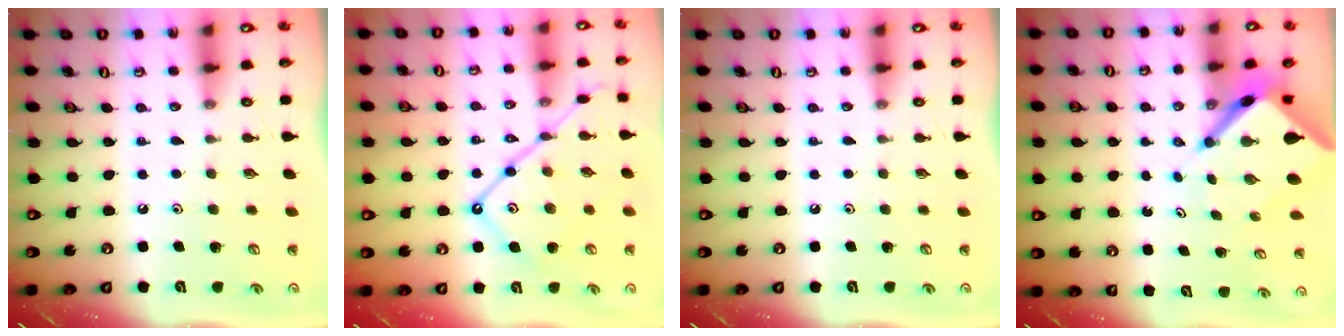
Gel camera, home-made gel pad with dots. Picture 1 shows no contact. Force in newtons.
{"total": 15.8, "press": 15.7, "slide": 1.5}
{"total": 0.0}
{"total": 7.5, "press": 7.5, "slide": 0.5}